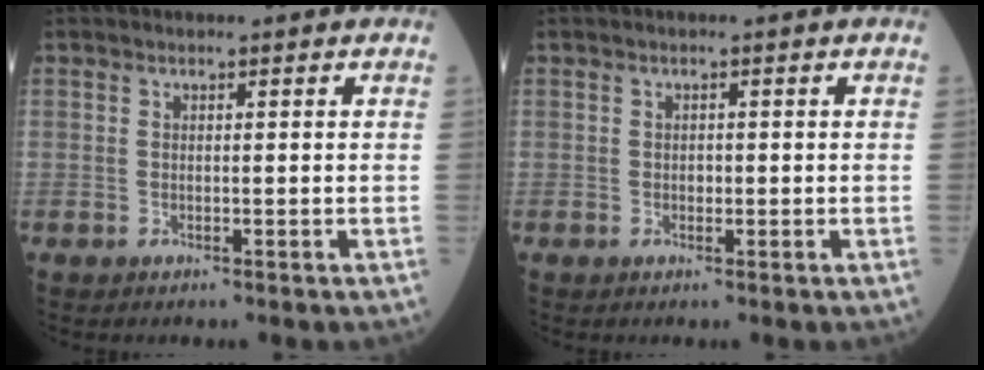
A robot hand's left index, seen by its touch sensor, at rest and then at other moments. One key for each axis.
{"total": 0.7, "fx": -0.2, "fy": 0.5, "fz": 0.4, "tx": -0.006, "ty": 0.002, "tz": -0.006}